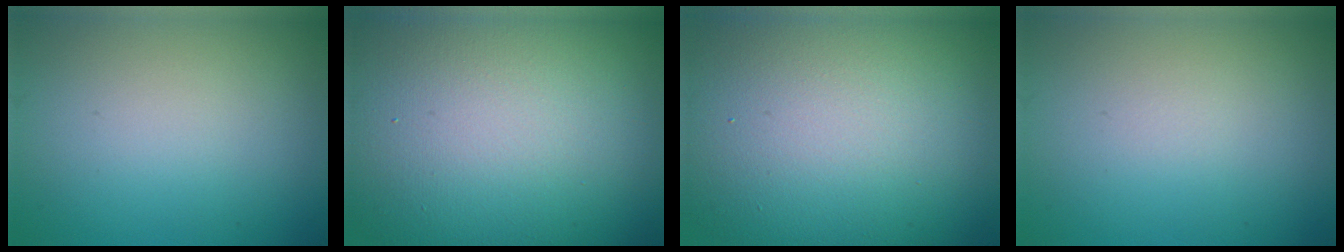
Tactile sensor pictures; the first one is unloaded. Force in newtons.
{"total": 22.8, "press": 22.7, "slide": 1.1}
{"total": 19.0, "press": 19.0, "slide": 1.0}
{"total": 0.0}